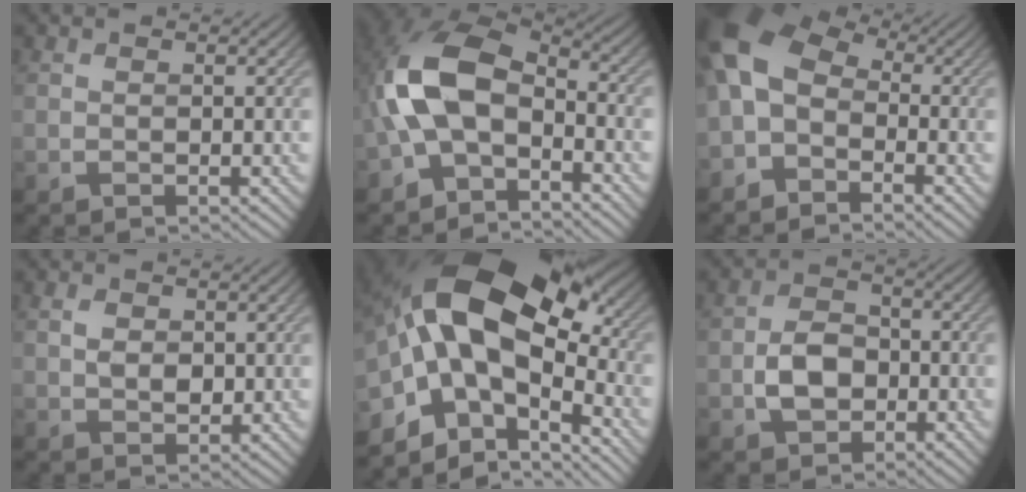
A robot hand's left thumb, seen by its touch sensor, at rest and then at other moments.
{"total": 10.9, "force": [-2.6, 6.4, 8.4], "torque": [-0.186, 0.003, -0.066]}
{"total": 8.6, "force": [-1.9, 5.9, 6.0], "torque": [-0.143, 0.003, -0.051]}
{"total": 2.5, "force": [0.6, 1.7, 1.8], "torque": [-0.036, 0.000, 0.012]}
{"total": 17.6, "force": [-0.4, 10.2, 14.4], "torque": [-0.248, 0.005, -0.008]}
{"total": 4.8, "force": [-1.5, 3.5, 3.0], "torque": [-0.058, 0.000, -0.034]}